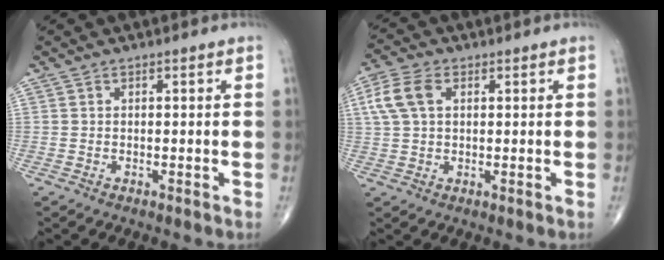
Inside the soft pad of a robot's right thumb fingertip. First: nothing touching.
{"total": 6.9, "force": [1.9, 4.2, 5.1], "torque": [-0.118, 0.014, 0.037]}